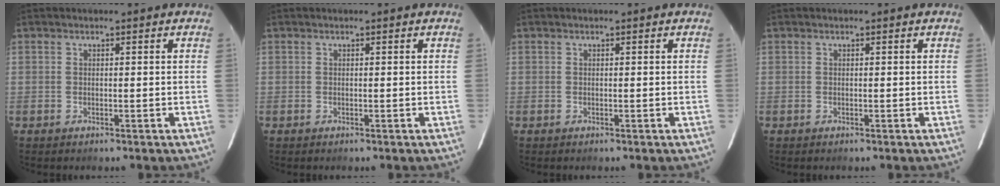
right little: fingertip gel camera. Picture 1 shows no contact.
{"total": 0.0}
{"total": 0.0}
{"total": 0.0}